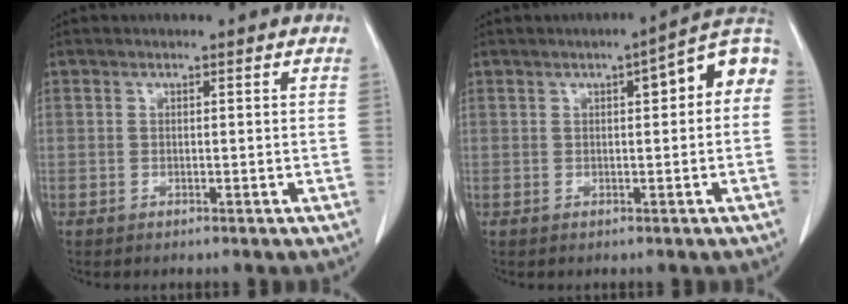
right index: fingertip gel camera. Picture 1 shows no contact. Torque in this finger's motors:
{"motor_torque": [0.63, 0.02, 0.15, 0.02]}